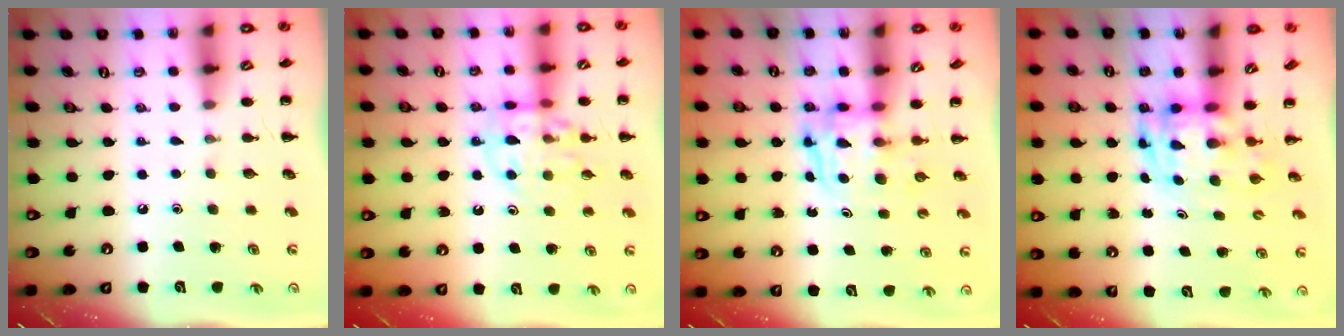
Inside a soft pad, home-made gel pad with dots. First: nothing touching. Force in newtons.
{"total": 12.7, "press": 12.6, "slide": 2.1}
{"total": 3.5, "press": 3.5, "slide": 0.3}
{"total": 3.7, "press": 3.6, "slide": 0.8}